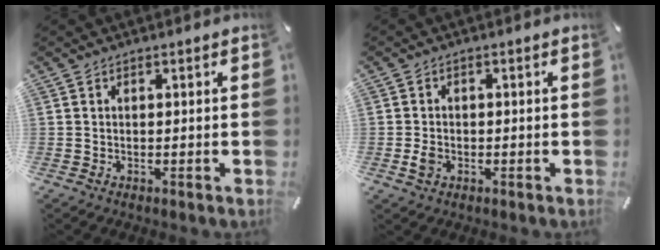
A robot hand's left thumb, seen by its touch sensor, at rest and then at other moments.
{"total": 2.6, "force": [-0.7, 2.0, 1.5], "torque": [-0.033, 0.001, -0.013]}